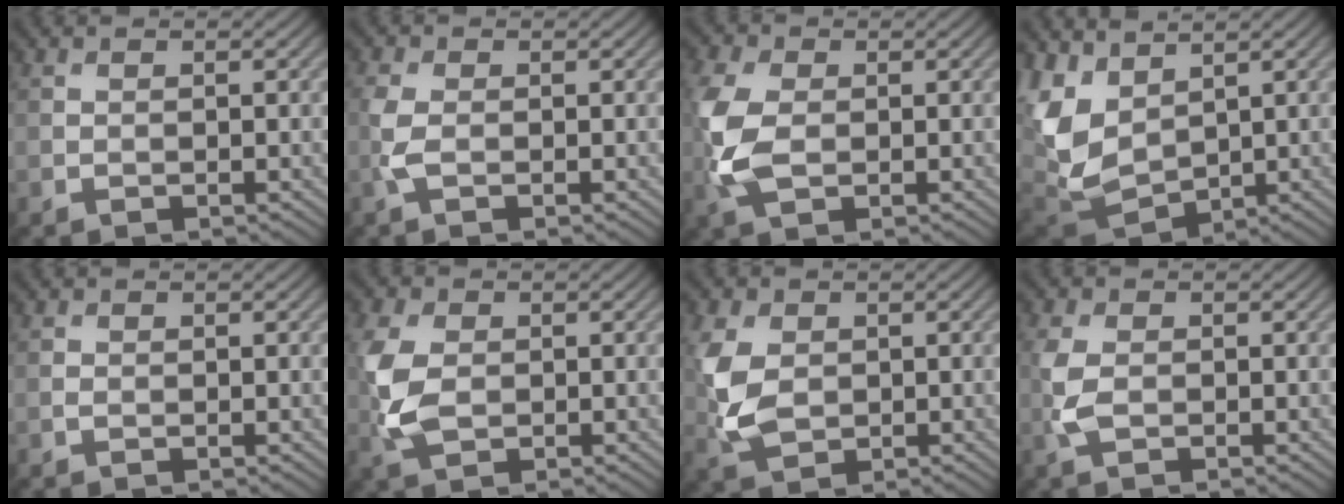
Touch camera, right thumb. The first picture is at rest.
{"total": 2.4, "force": [-0.6, 1.0, 2.1], "torque": [-0.065, -0.002, -0.022]}
{"total": 6.9, "force": [-0.5, 4.2, 5.5], "torque": [-0.158, -0.002, -0.016]}
{"total": 10.5, "force": [3.3, 6.8, 7.3], "torque": [-0.218, 0.003, 0.067]}
{"total": 0.6, "force": [-0.2, 0.5, 0.4], "torque": [-0.010, -0.001, -0.005]}
{"total": 6.1, "force": [-0.5, 3.8, 4.7], "torque": [-0.130, -0.002, -0.017]}
{"total": 6.3, "force": [0.0, 4.3, 4.6], "torque": [-0.124, -0.002, -0.003]}
{"total": 3.5, "force": [-0.8, 1.8, 2.8], "torque": [-0.081, 0.000, -0.021]}